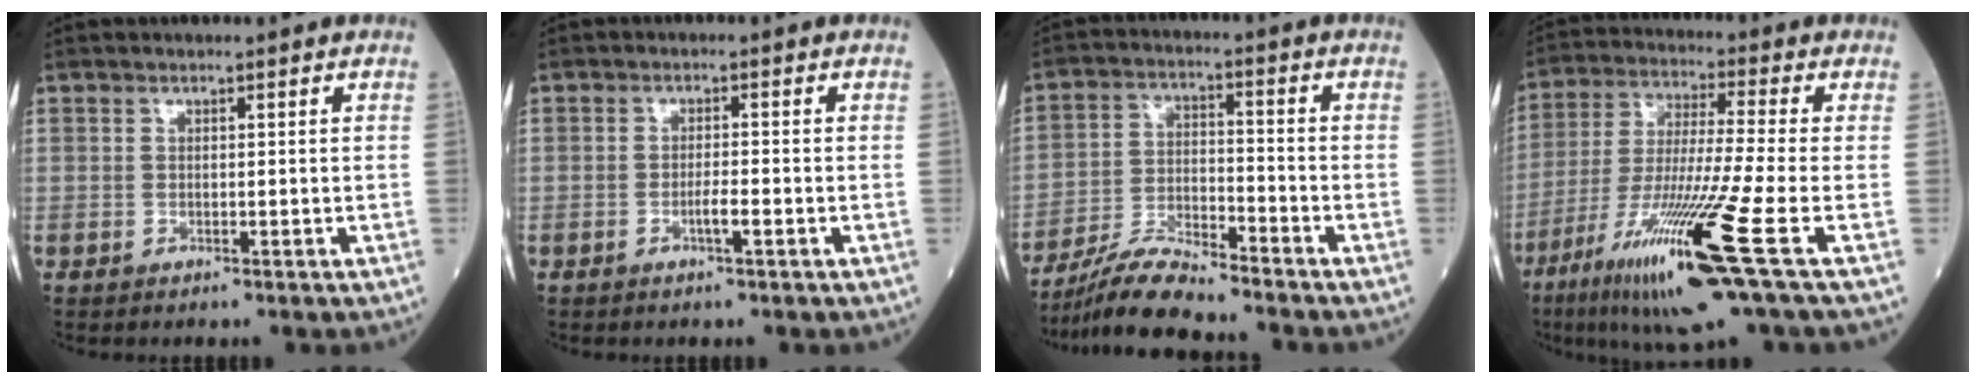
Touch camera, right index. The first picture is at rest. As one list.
[{"total": 2.2, "force": [-0.9, 0.1, 2.0], "torque": [-0.036, -0.001, -0.017]}, {"total": 8.9, "force": [-8.4, -0.1, 3.1], "torque": [-0.061, -0.013, -0.158]}, {"total": 17.1, "force": [-8.1, -1.2, 15.0], "torque": [-0.305, -0.050, -0.153]}]